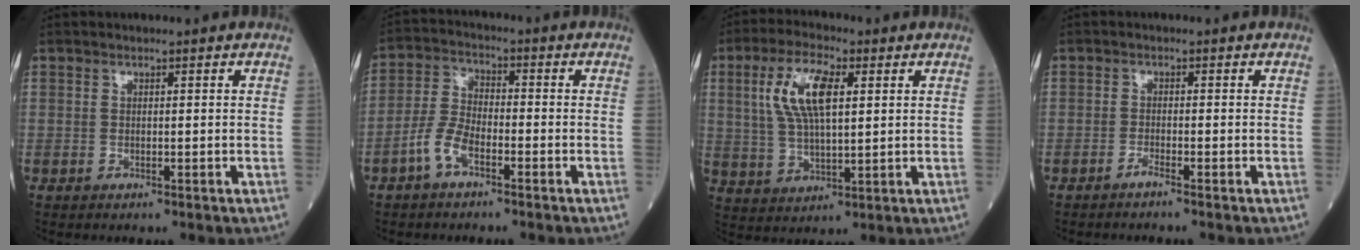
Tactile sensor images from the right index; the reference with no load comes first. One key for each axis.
{"total": 5.6, "fx": -3.1, "fy": 2.3, "fz": 4.1, "tx": -0.094, "ty": 0.008, "tz": -0.065}
{"total": 9.9, "fx": 2.9, "fy": 3.2, "fz": 8.9, "tx": -0.190, "ty": 0.013, "tz": 0.057}
{"total": 1.2, "fx": -1.0, "fy": -0.3, "fz": 0.5, "tx": -0.010, "ty": 0.001, "tz": -0.021}